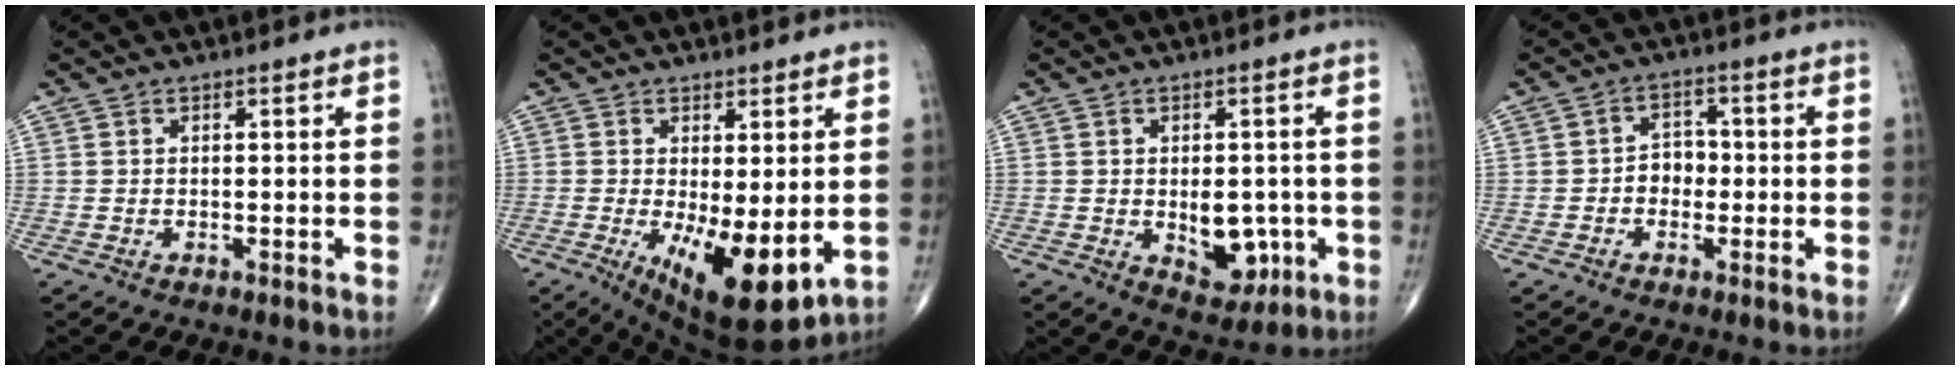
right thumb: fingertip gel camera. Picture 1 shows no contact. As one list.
[{"total": 12.1, "force": [-2.0, 4.3, 11.1], "torque": [-0.171, -0.029, -0.015]}, {"total": 8.2, "force": [-1.5, 5.2, 6.2], "torque": [-0.052, -0.002, -0.006]}, {"total": 4.2, "force": [-0.8, 3.4, 2.3], "torque": [-0.013, 0.016, -0.022]}]